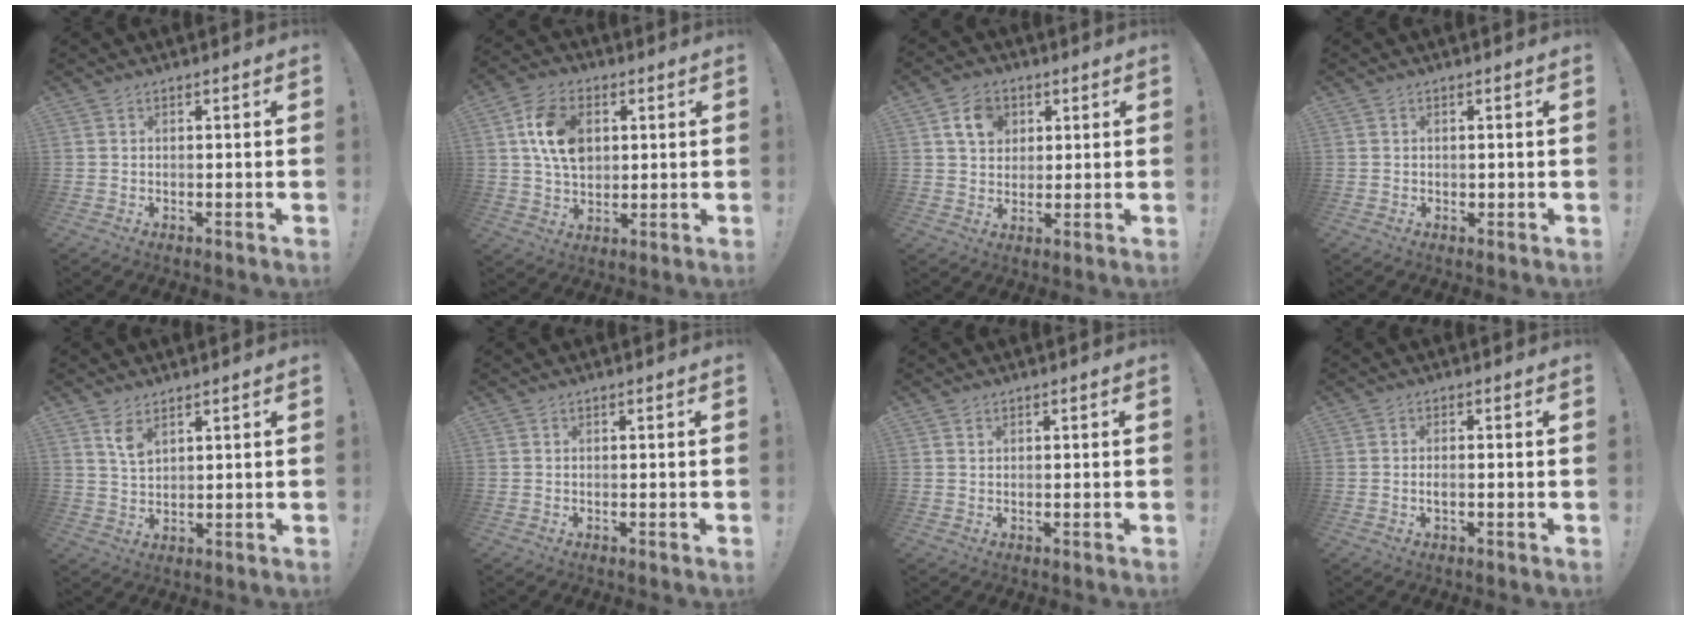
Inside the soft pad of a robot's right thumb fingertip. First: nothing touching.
{"total": 13.5, "force": [3.3, 9.7, 8.7], "torque": [-0.150, 0.009, 0.065]}
{"total": 8.8, "force": [3.8, 6.9, 3.9], "torque": [-0.058, -0.004, 0.074]}
{"total": 0.6, "force": [0.3, 0.6, 0.1], "torque": [-0.001, 0.002, 0.006]}
{"total": 4.9, "force": [3.1, 2.1, 3.1], "torque": [-0.050, -0.020, 0.054]}
{"total": 0.0}
{"total": 0.6, "force": [0.5, 0.3, 0.3], "torque": [-0.002, -0.001, 0.009]}
{"total": 1.4, "force": [-0.4, 0.5, 1.3], "torque": [-0.029, 0.005, -0.006]}